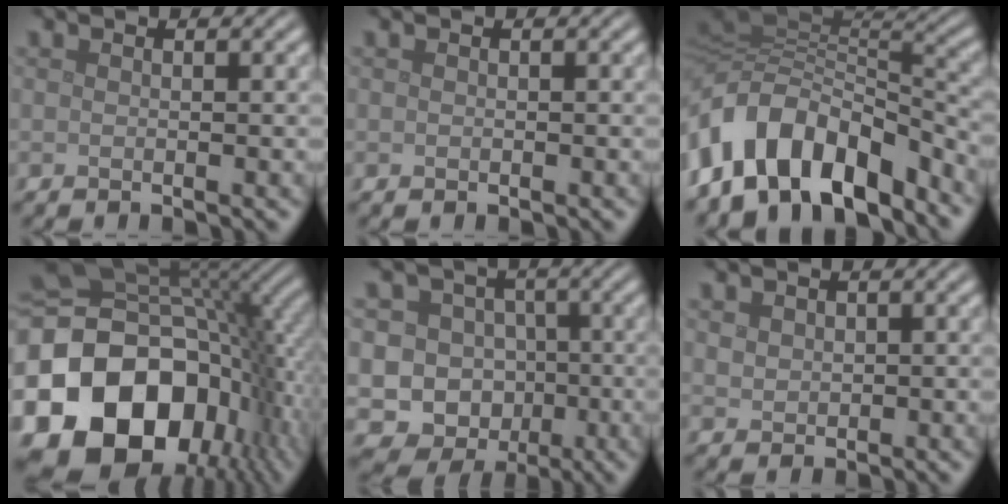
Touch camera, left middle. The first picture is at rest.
{"total": 0.0}
{"total": 11.6, "force": [-5.9, 6.7, 7.4], "torque": [-0.133, 0.011, -0.109]}
{"total": 20.6, "force": [-6.1, 14.4, 13.4], "torque": [-0.275, -0.042, -0.089]}
{"total": 12.7, "force": [-3.6, 11.7, 3.3], "torque": [-0.068, 0.006, -0.076]}
{"total": 1.3, "force": [0.5, 1.1, 0.4], "torque": [-0.009, -0.004, 0.014]}